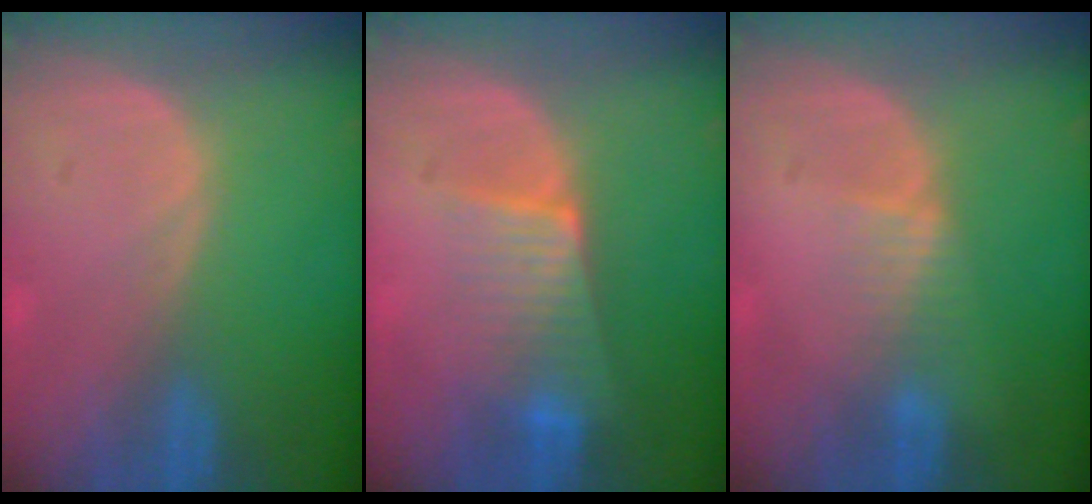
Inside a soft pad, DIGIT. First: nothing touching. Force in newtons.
{"total": 6.7, "press": 5.9, "slide": 3.1}
{"total": 2.4, "press": 2.4, "slide": 0.2}